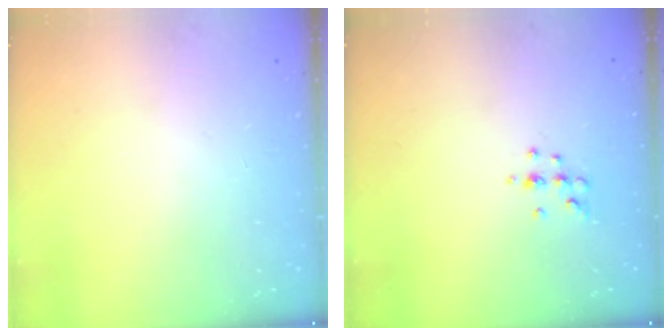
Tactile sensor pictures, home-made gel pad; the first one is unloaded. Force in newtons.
{"total": 4.8, "press": 4.4, "slide": 1.8}